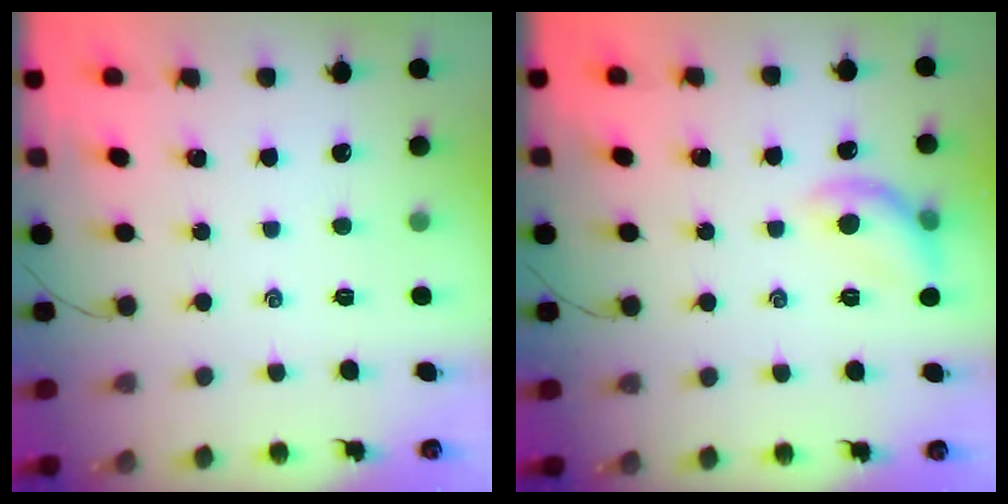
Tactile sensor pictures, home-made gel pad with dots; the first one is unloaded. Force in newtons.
{"total": 9.2, "press": 9.2, "slide": 0.2}